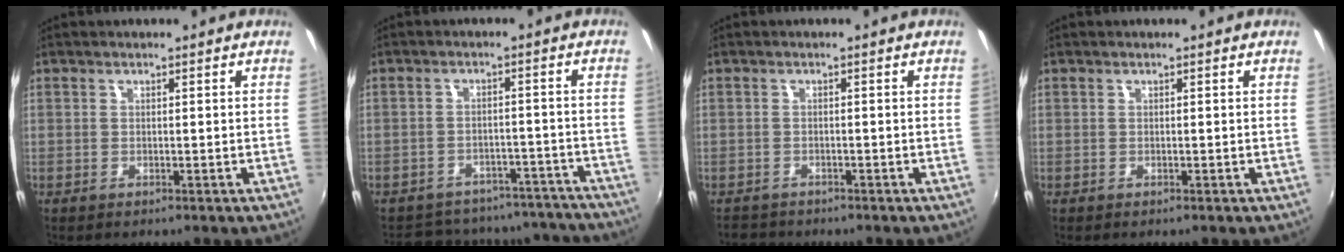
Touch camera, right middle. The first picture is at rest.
{"total": 19.3, "force": [-17.2, 7.3, 4.9], "torque": [-0.104, 0.037, -0.203]}
{"total": 2.7, "force": [-2.4, 1.2, 0.1], "torque": [-0.014, -0.004, -0.044]}
{"total": 0.0}